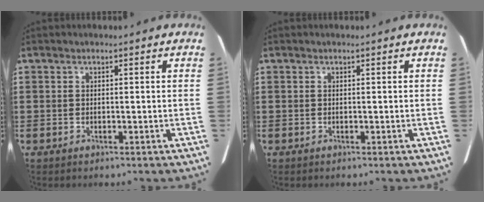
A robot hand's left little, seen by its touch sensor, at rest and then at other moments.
{"total": 0.0}